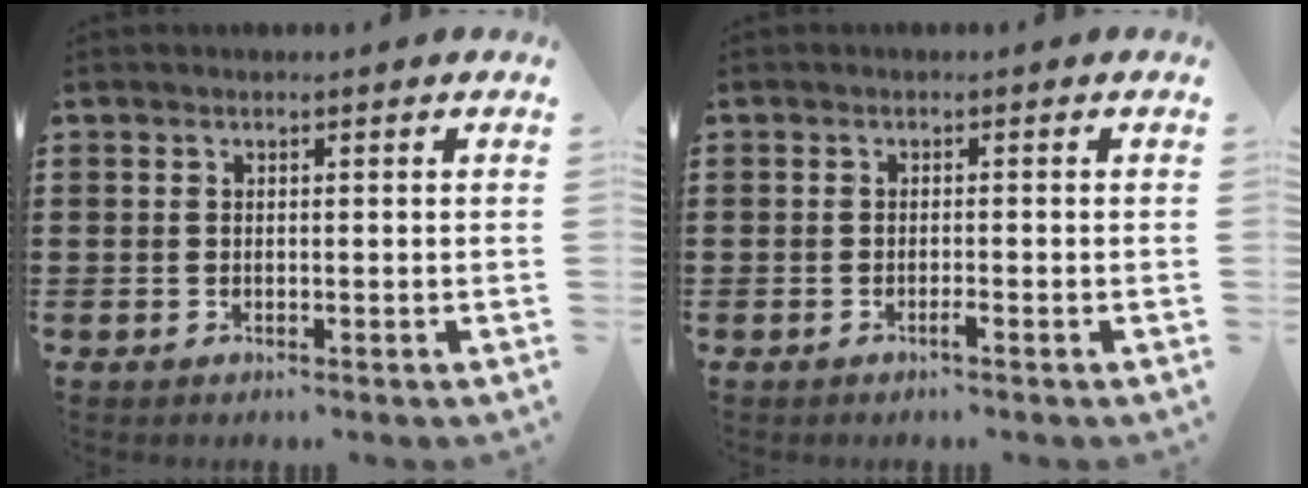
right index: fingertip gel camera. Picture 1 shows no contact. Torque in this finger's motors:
{"motor_torque": [0.34, 0.31, 0.03, 0.05]}